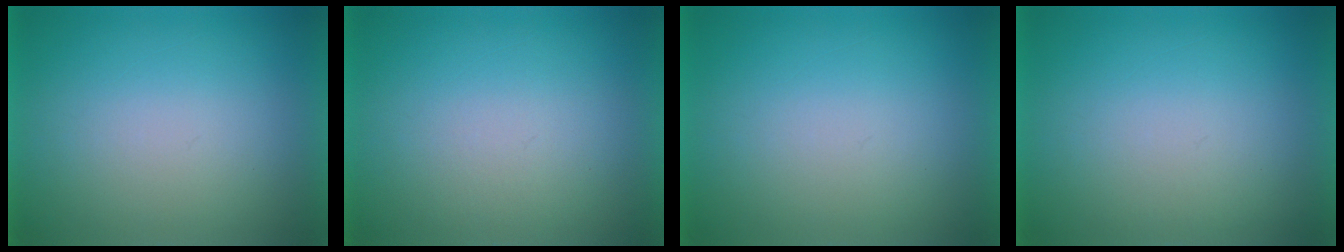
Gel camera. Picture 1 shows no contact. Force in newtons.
{"total": 1.3}
{"total": 0.0}
{"total": 1.9}